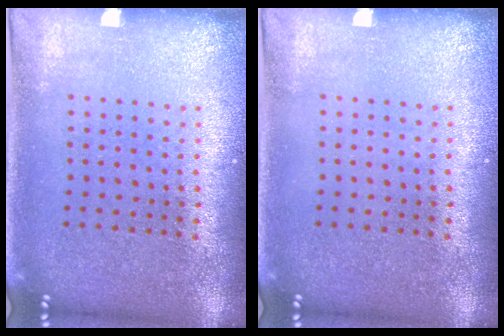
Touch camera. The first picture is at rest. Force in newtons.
{"total": 0.0}